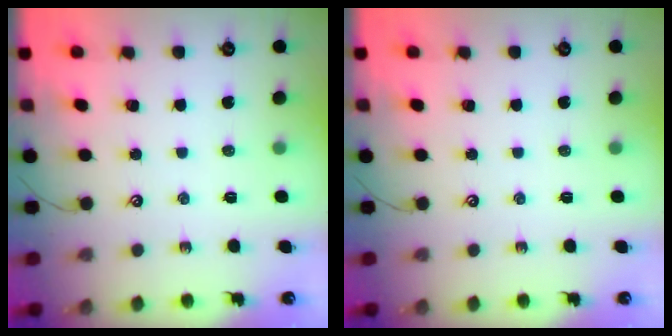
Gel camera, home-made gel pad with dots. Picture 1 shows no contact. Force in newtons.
{"total": 0.0}